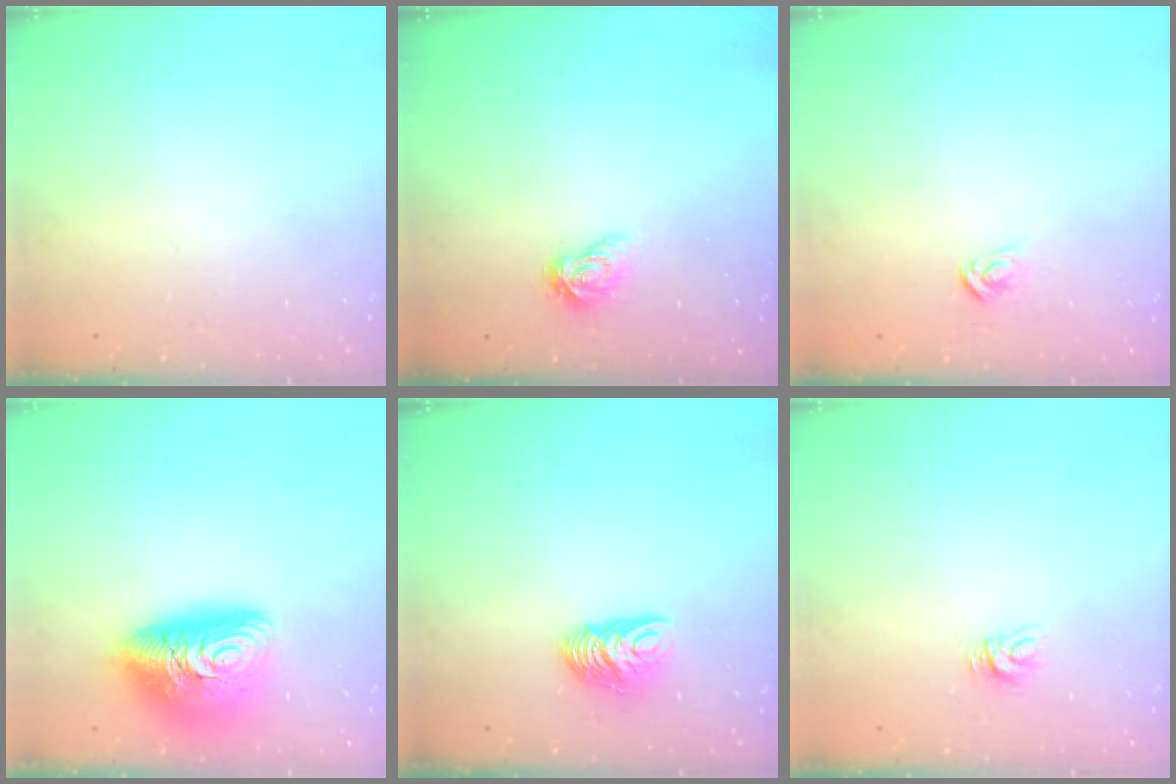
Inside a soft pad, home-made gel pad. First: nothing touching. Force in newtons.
{"total": 5.5, "press": 5.5, "slide": 0.0}
{"total": 2.7, "press": 2.7, "slide": 0.3}
{"total": 13.7, "press": 13.6, "slide": 1.1}
{"total": 7.5, "press": 7.5, "slide": 0.5}
{"total": 3.9, "press": 3.9, "slide": 0.2}